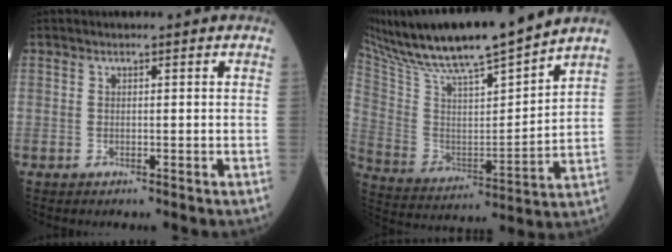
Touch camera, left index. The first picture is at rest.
{"total": 21.0, "force": [18.1, 0.6, 10.6], "torque": [-0.195, -0.003, 0.311]}